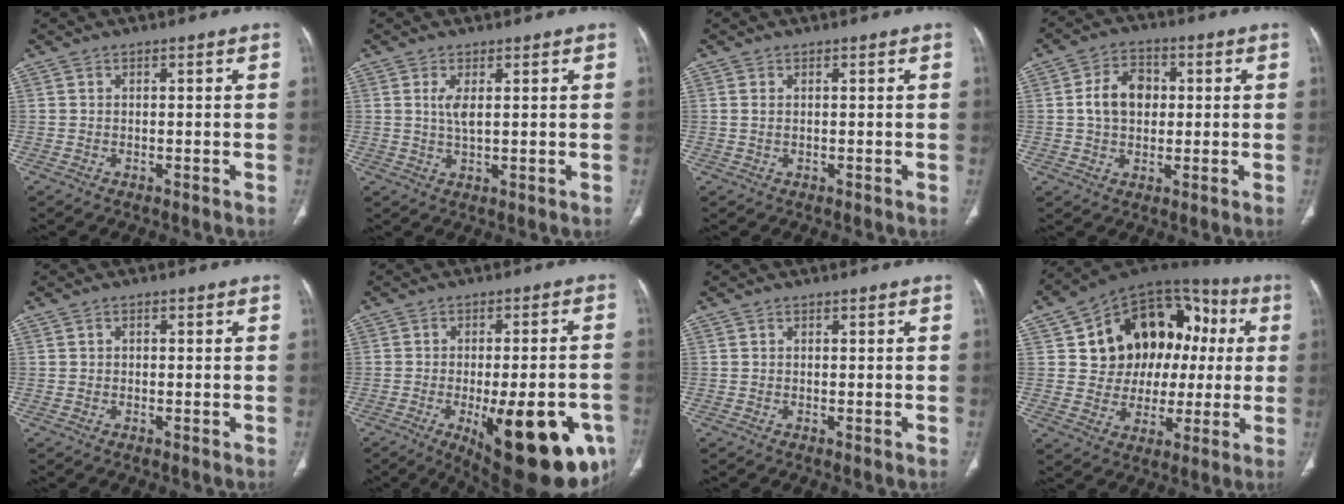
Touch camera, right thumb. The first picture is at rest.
{"total": 3.2, "force": [1.0, 0.9, 2.9], "torque": [-0.066, -0.013, 0.024]}
{"total": 0.8, "force": [0.2, 0.3, 0.7], "torque": [-0.023, 0.005, 0.010]}
{"total": 8.4, "force": [0.9, 6.1, 5.6], "torque": [-0.078, 0.011, 0.011]}
{"total": 0.6, "force": [0.1, 0.5, 0.3], "torque": [-0.002, 0.001, 0.000]}
{"total": 23.7, "force": [-9.1, 8.4, 20.2], "torque": [-0.209, 0.004, -0.106]}
{"total": 0.0}
{"total": 21.0, "force": [4.0, 16.2, 12.6], "torque": [-0.118, 0.047, 0.077]}